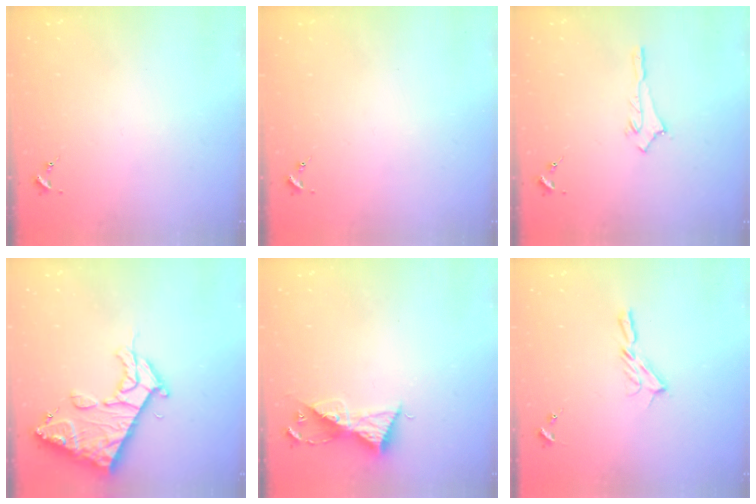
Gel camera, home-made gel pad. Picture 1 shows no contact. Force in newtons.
{"total": 0.0}
{"total": 2.9, "press": 2.9, "slide": 0.2}
{"total": 15.7, "press": 15.6, "slide": 1.7}
{"total": 8.8, "press": 8.7, "slide": 0.5}
{"total": 5.9, "press": 5.9, "slide": 0.5}